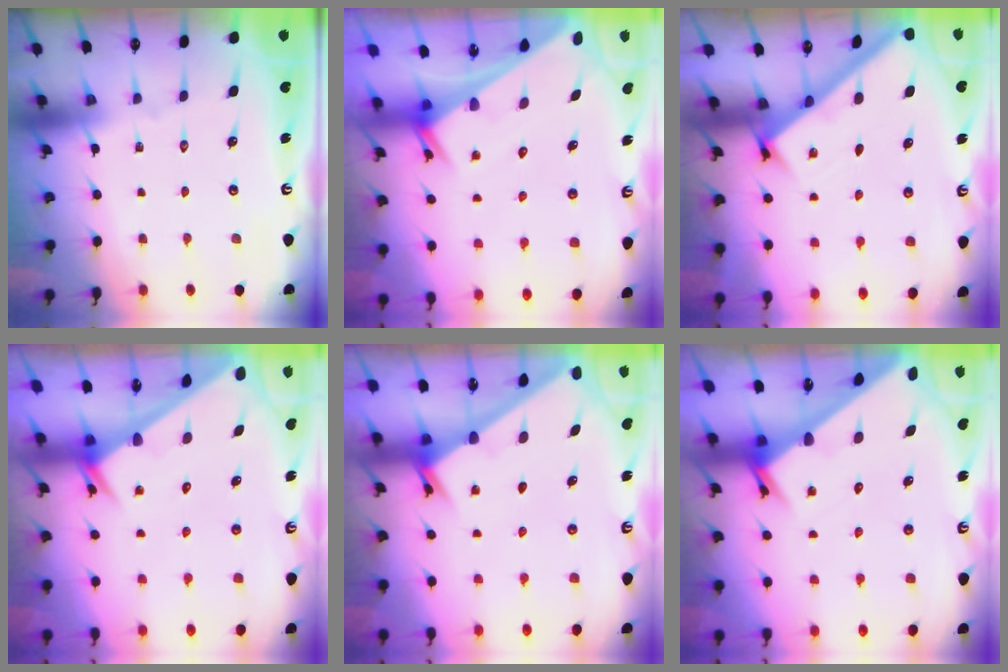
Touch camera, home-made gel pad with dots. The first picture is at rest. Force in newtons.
{"total": 2.6, "press": 2.6, "slide": 0.1}
{"total": 2.2, "press": 2.2, "slide": 0.2}
{"total": 2.6, "press": 2.6, "slide": 0.1}
{"total": 2.4, "press": 2.4, "slide": 0.2}
{"total": 3.8, "press": 3.8, "slide": 0.1}